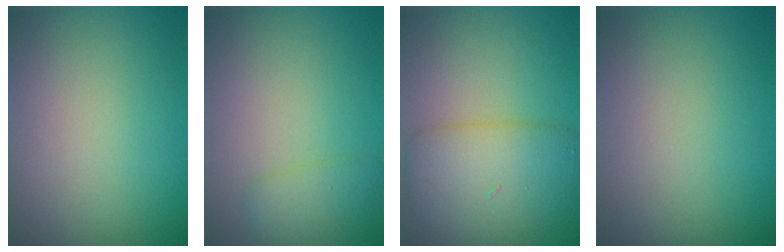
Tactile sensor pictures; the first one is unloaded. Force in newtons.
{"total": 2.1, "press": 2.1, "slide": 0.1}
{"total": 5.6, "press": 5.6, "slide": 0.1}
{"total": 0.0}